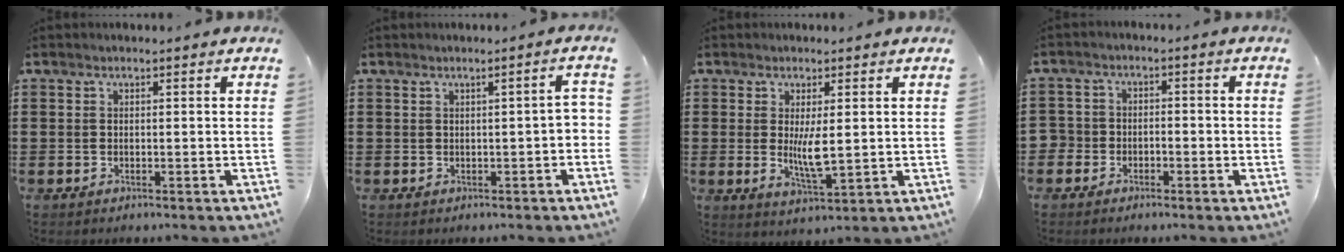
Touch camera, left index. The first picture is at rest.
{"total": 2.2, "force": [-0.1, 0.1, 2.2], "torque": [-0.035, -0.002, -0.003]}
{"total": 5.1, "force": [0.6, 1.3, 4.9], "torque": [-0.092, -0.007, 0.006]}
{"total": 2.6, "force": [-2.1, 1.6, 0.1], "torque": [-0.011, 0.001, -0.048]}